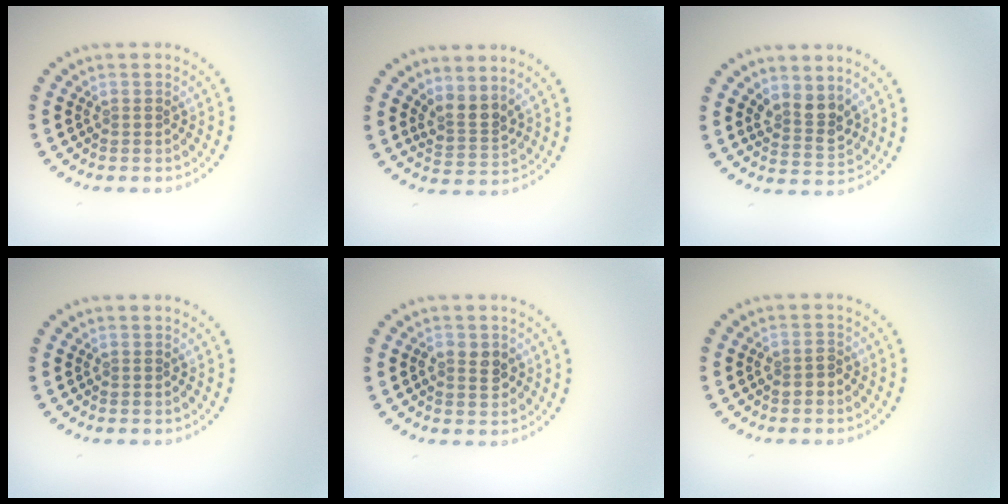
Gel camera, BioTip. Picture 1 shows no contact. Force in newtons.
{"total": 2.5, "press": 1.9, "slide": 1.6}
{"total": 2.7, "press": 2.4, "slide": 1.2}
{"total": 0.0}
{"total": 2.1, "press": 2.1, "slide": 0.1}
{"total": 1.4, "press": 1.3, "slide": 0.5}